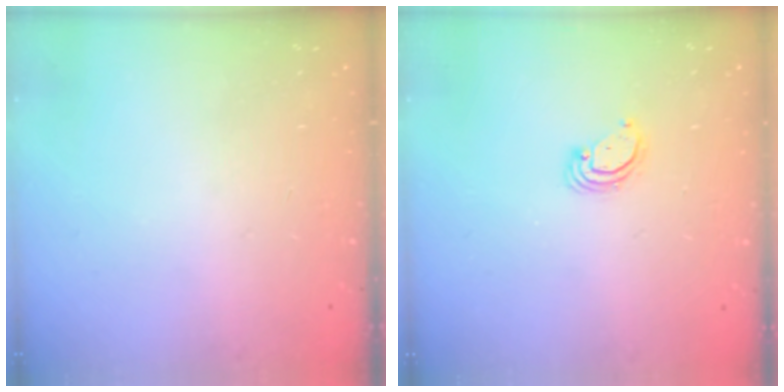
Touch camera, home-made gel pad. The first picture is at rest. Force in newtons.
{"total": 2.9, "press": 2.9, "slide": 0.3}